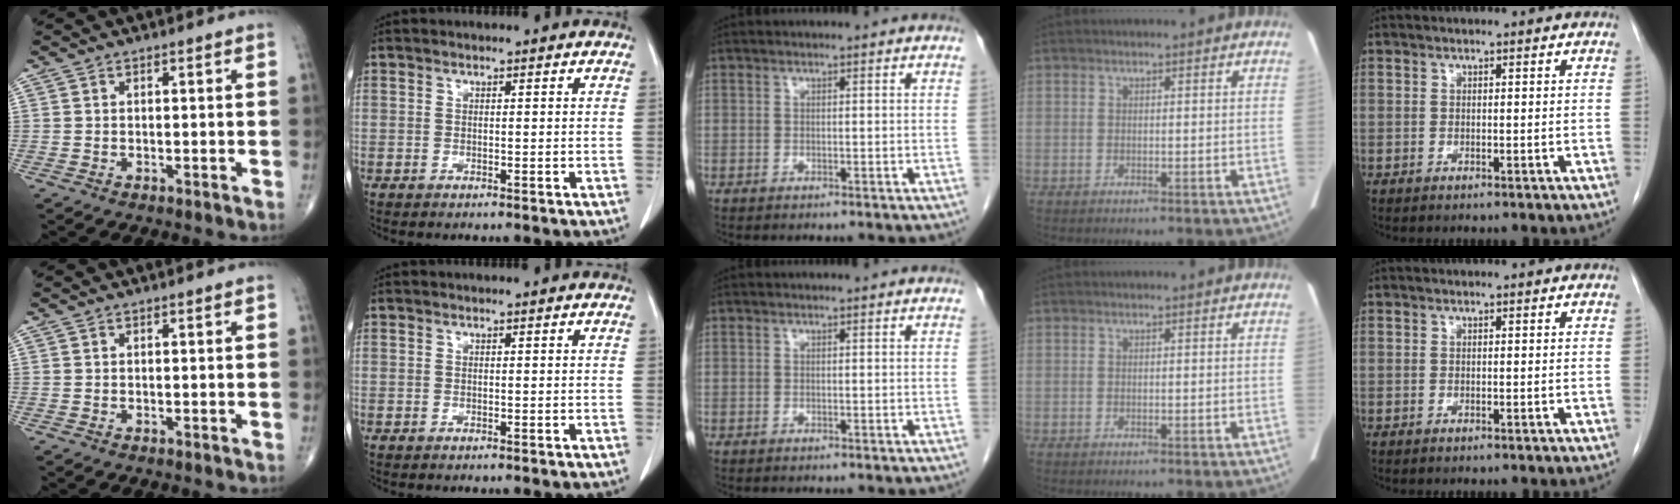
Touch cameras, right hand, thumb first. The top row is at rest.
{}